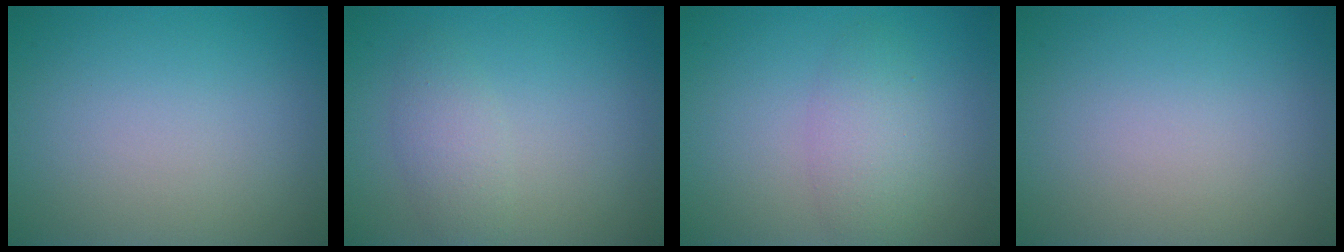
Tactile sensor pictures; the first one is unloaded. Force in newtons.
{"total": 2.1, "press": 2.1, "slide": 0.1}
{"total": 3.0, "press": 3.0, "slide": 0.1}
{"total": 0.0}